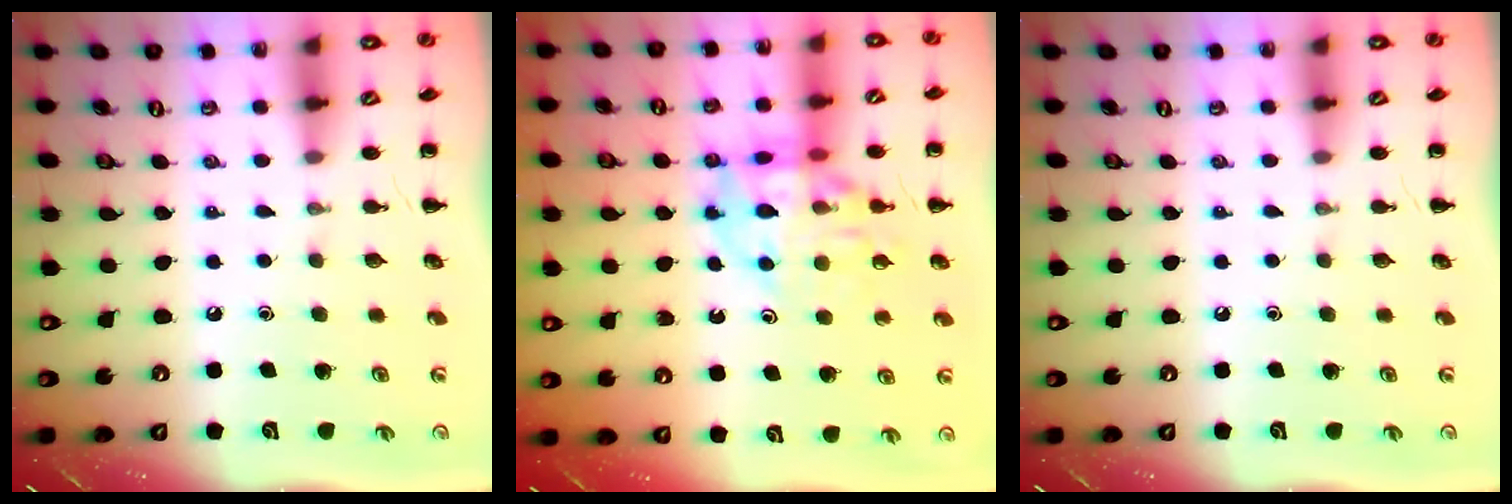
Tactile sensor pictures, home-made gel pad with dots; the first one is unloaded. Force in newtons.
{"total": 14.2, "press": 14.0, "slide": 2.6}
{"total": 0.0}